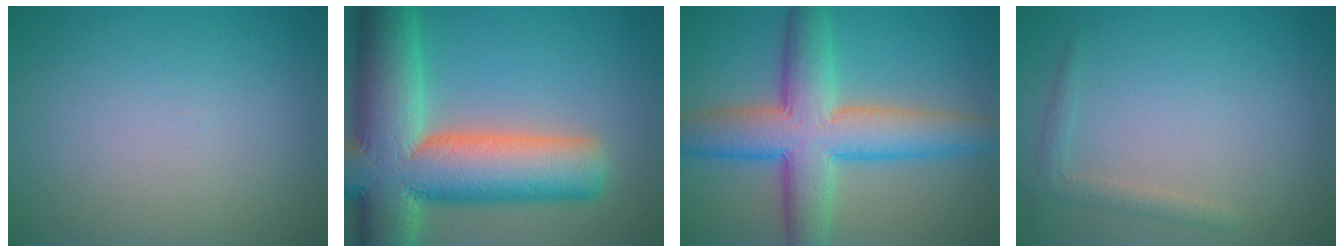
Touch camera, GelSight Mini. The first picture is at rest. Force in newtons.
{"total": 15.9, "press": 15.9, "slide": 1.0}
{"total": 9.5, "press": 9.5, "slide": 0.0}
{"total": 1.5, "press": 1.5, "slide": 0.1}